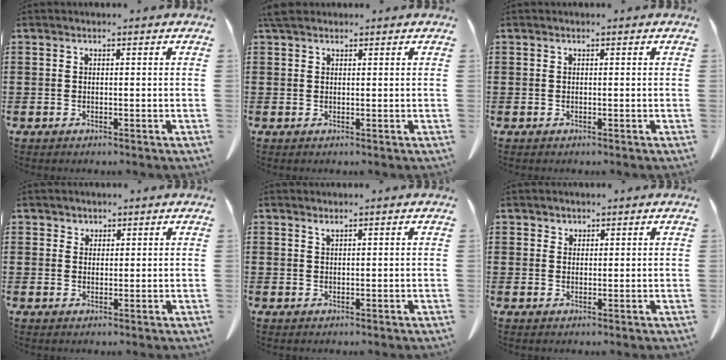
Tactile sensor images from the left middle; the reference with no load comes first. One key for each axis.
{"total": 1.9, "fx": 1.5, "fy": 0.9, "fz": 0.8, "tx": -0.021, "ty": 0.005, "tz": 0.030}
{"total": 0.0}
{"total": 1.5, "fx": 1.2, "fy": 0.9, "fz": 0.0, "tx": -0.004, "ty": 0.003, "tz": 0.024}
{"total": 0.6, "fx": 0.6, "fy": 0.1, "fz": 0.2, "tx": -0.007, "ty": -0.002, "tz": 0.012}
{"total": 1.3, "fx": 1.1, "fy": 0.7, "fz": -0.1, "tx": -0.002, "ty": 0.002, "tz": 0.022}